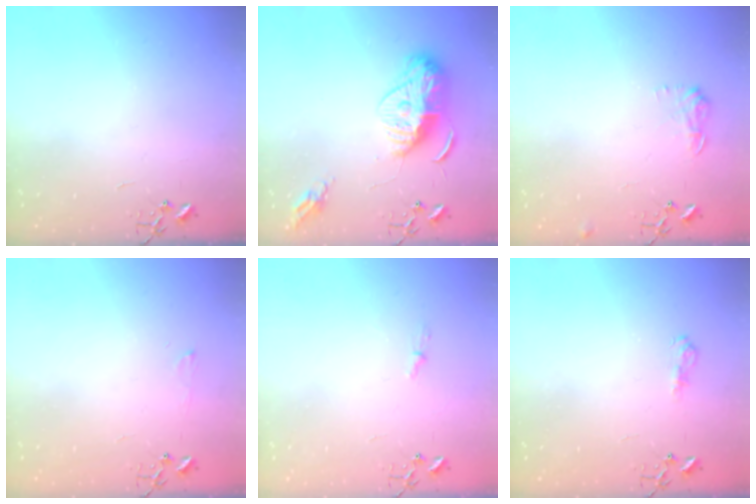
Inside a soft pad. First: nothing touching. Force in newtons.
{"total": 14.4, "press": 14.3, "slide": 1.2}
{"total": 7.6, "press": 7.6, "slide": 0.3}
{"total": 4.2, "press": 4.2, "slide": 0.6}
{"total": 3.8, "press": 3.7, "slide": 0.5}
{"total": 7.9, "press": 7.8, "slide": 0.8}